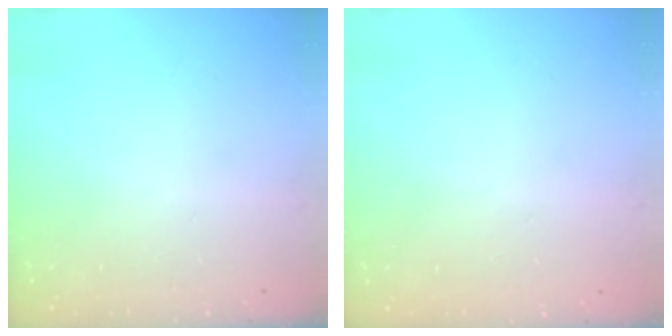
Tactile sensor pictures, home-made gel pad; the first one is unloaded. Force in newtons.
{"total": 0.5, "press": 0.5, "slide": 0.1}